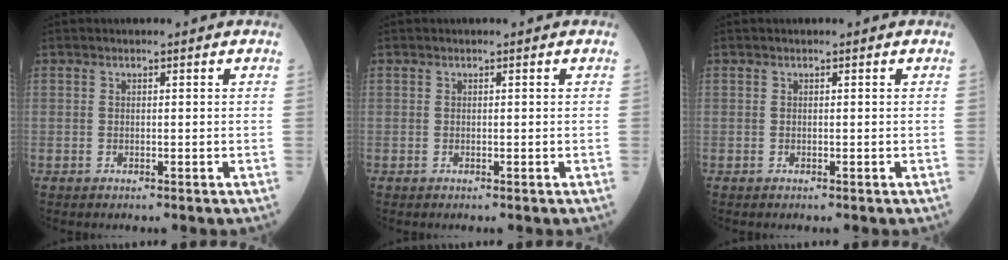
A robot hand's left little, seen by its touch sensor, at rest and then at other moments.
{"total": 0.0}
{"total": 0.0}